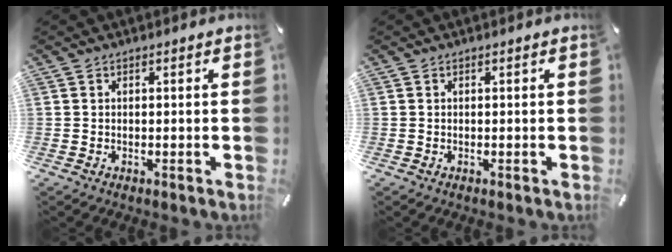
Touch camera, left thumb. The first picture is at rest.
{"total": 0.0}